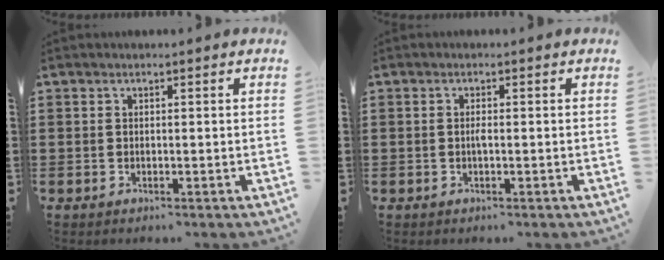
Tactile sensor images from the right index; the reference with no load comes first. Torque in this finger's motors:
{"motor_torque": [0.40, -0.33, 0.00, 0.01]}